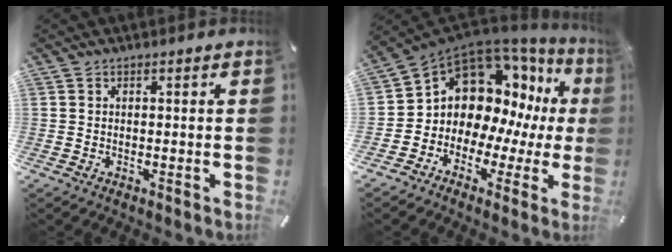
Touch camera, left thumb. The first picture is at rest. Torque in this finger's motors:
{"motor_torque": [0.29, 1.79, 1.07, 0.84, 0.14]}